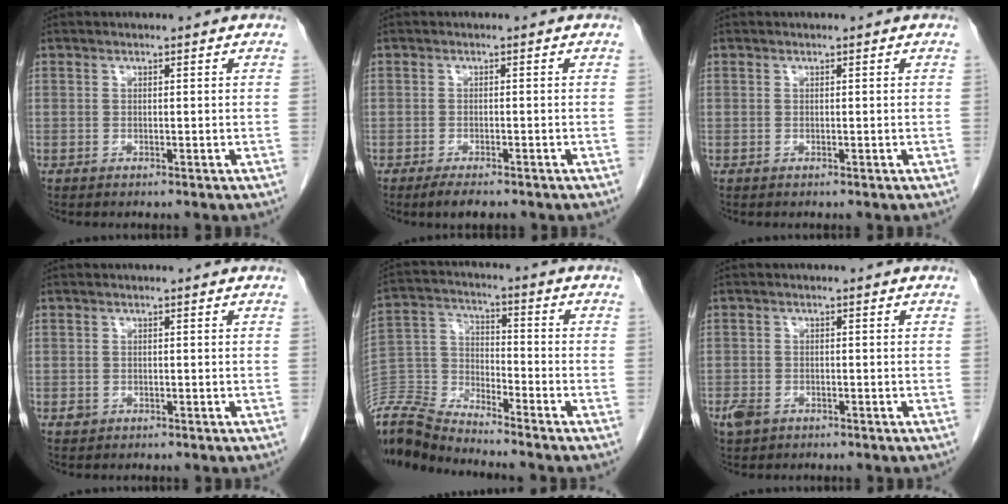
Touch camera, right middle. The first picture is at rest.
{"total": 3.0, "force": [-2.3, 0.7, 1.8], "torque": [-0.036, -0.008, -0.033]}
{"total": 0.0}
{"total": 0.8, "force": [-0.3, 0.7, 0.3], "torque": [-0.005, 0.002, -0.002]}
{"total": 12.1, "force": [-12.1, -0.1, 1.0], "torque": [-0.027, 0.025, -0.242]}
{"total": 3.0, "force": [-1.8, 2.0, 1.4], "torque": [-0.029, 0.000, -0.028]}